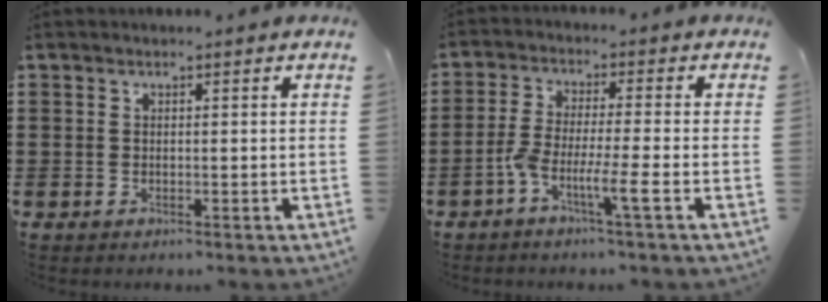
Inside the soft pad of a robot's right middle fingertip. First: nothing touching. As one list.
[{"total": 5.9, "force": [-3.3, 0.0, 4.9], "torque": [-0.103, -0.009, -0.066]}]